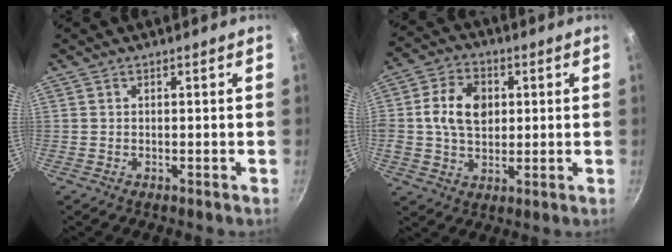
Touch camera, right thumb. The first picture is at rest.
{"total": 10.4, "force": [1.5, 7.6, 6.9], "torque": [-0.106, 0.008, 0.017]}